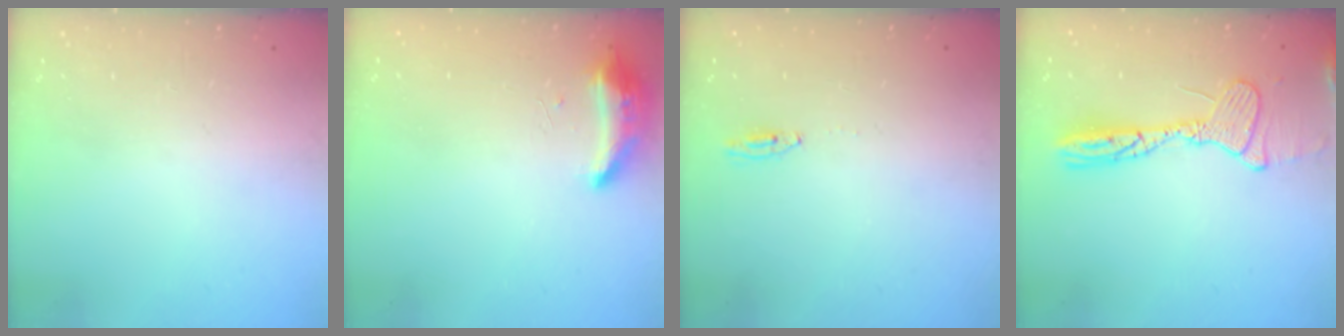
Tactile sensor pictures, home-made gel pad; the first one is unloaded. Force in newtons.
{"total": 16.8, "press": 10.1, "slide": 13.4}
{"total": 2.0, "press": 2.0, "slide": 0.2}
{"total": 13.1, "press": 13.1, "slide": 0.3}